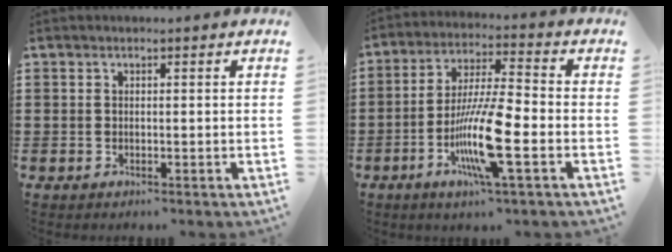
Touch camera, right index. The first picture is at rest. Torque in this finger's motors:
{"motor_torque": [2.14, 0.00, 0.55, 0.21]}